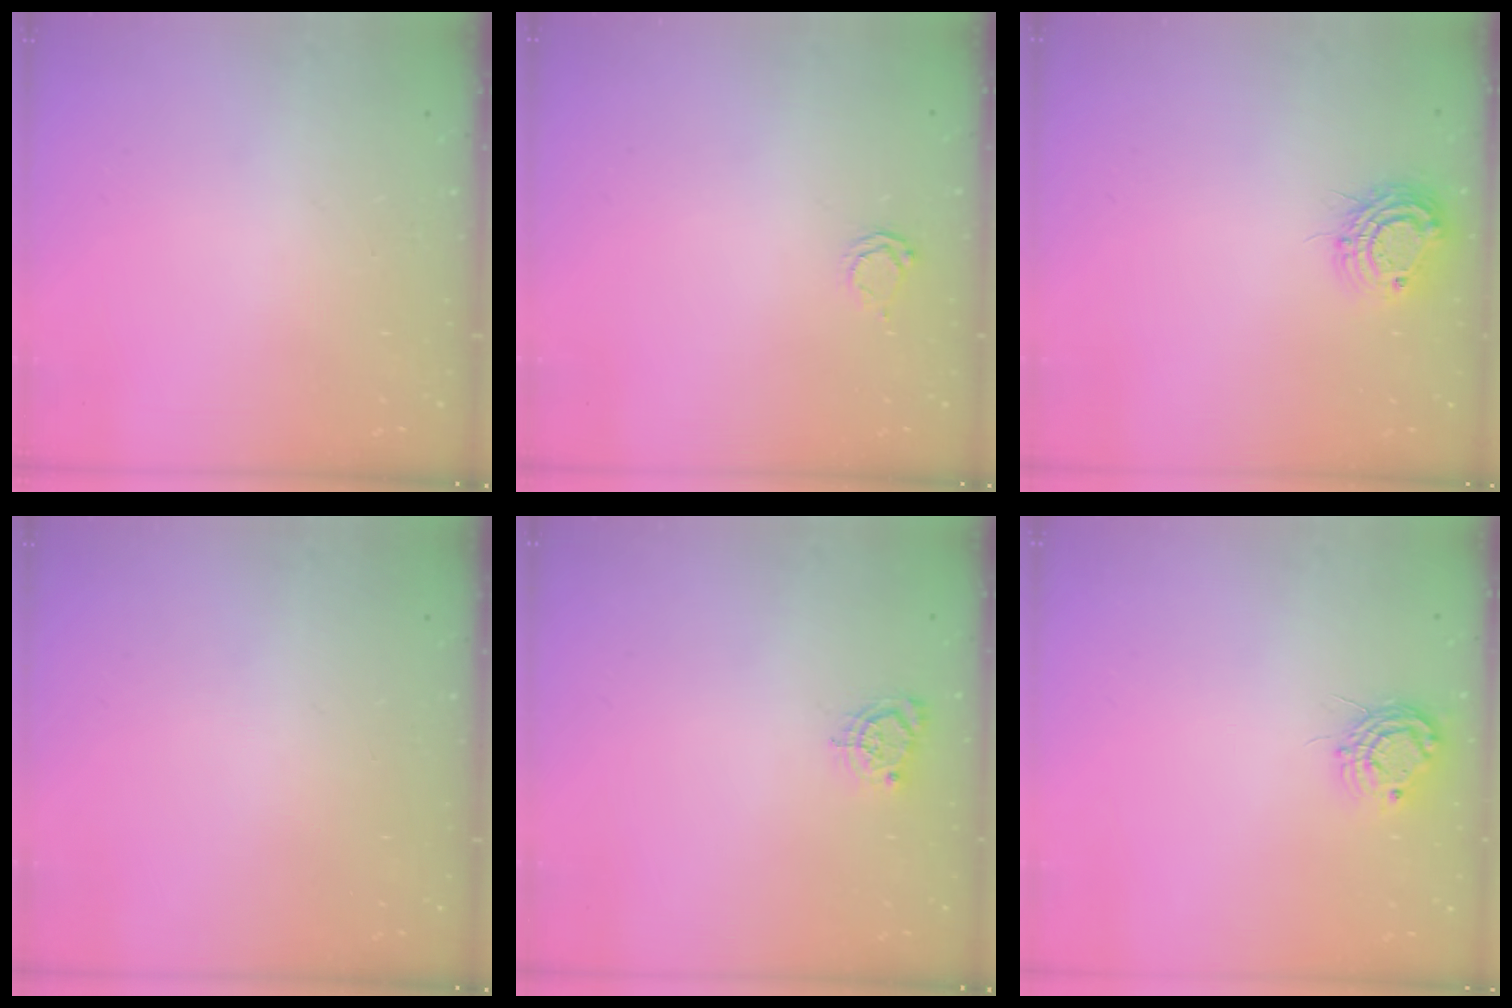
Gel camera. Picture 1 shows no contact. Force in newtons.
{"total": 2.5, "press": 2.4, "slide": 0.3}
{"total": 10.2, "press": 10.2, "slide": 0.8}
{"total": 0.0}
{"total": 5.6, "press": 5.5, "slide": 0.5}
{"total": 8.9, "press": 8.8, "slide": 0.7}